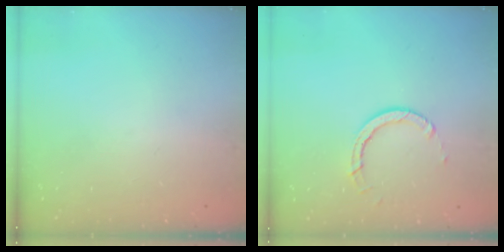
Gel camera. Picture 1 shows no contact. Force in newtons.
{"total": 5.4, "press": 5.4, "slide": 0.5}